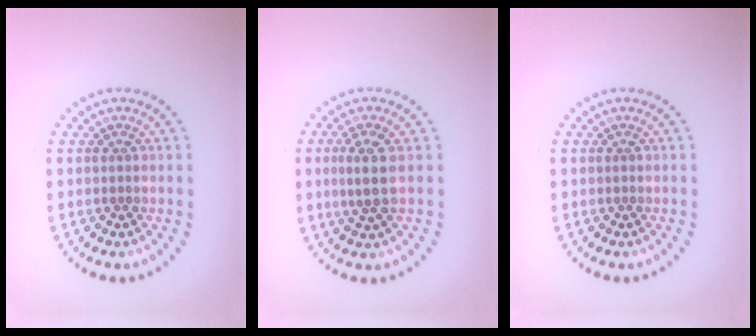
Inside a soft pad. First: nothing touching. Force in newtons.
{"total": 2.8, "press": 2.5, "slide": 1.2}
{"total": 0.0}